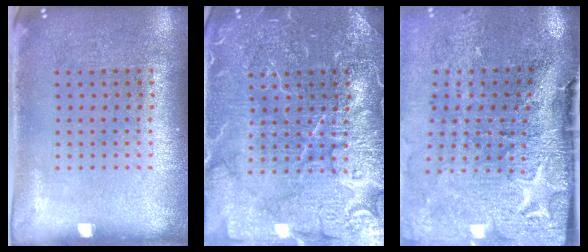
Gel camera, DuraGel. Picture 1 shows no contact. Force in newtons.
{"total": 7.2, "press": 7.1, "slide": 1.0}
{"total": 4.9, "press": 3.8, "slide": 3.0}